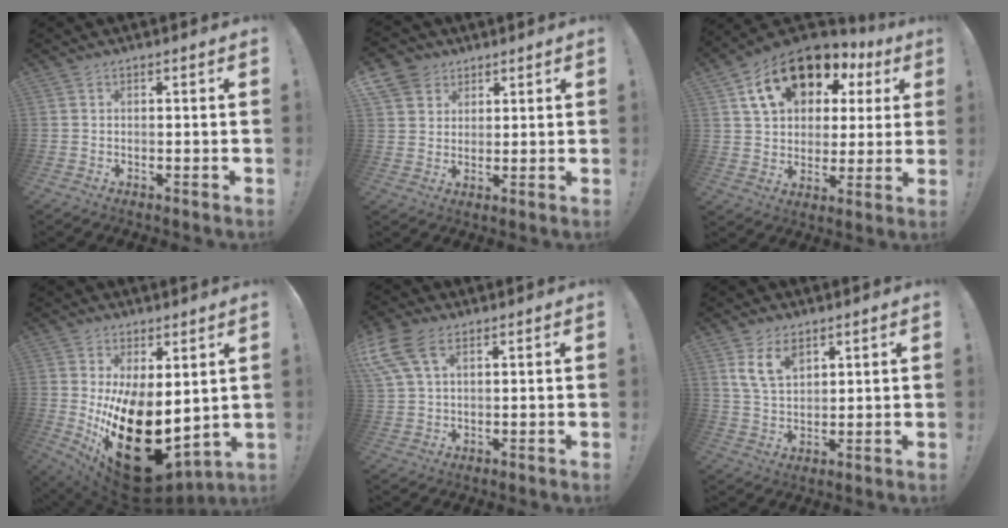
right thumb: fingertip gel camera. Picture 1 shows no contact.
{"total": 7.2, "force": [4.2, 5.8, 1.2], "torque": [-0.020, -0.029, 0.083]}
{"total": 18.5, "force": [9.6, 11.7, 10.6], "torque": [-0.167, -0.042, 0.179]}
{"total": 22.6, "force": [-3.7, 12.2, 18.6], "torque": [-0.309, 0.003, -0.034]}
{"total": 11.3, "force": [5.5, 6.3, 7.7], "torque": [-0.165, -0.012, 0.106]}
{"total": 8.9, "force": [5.0, 5.3, 5.0], "torque": [-0.092, -0.013, 0.098]}